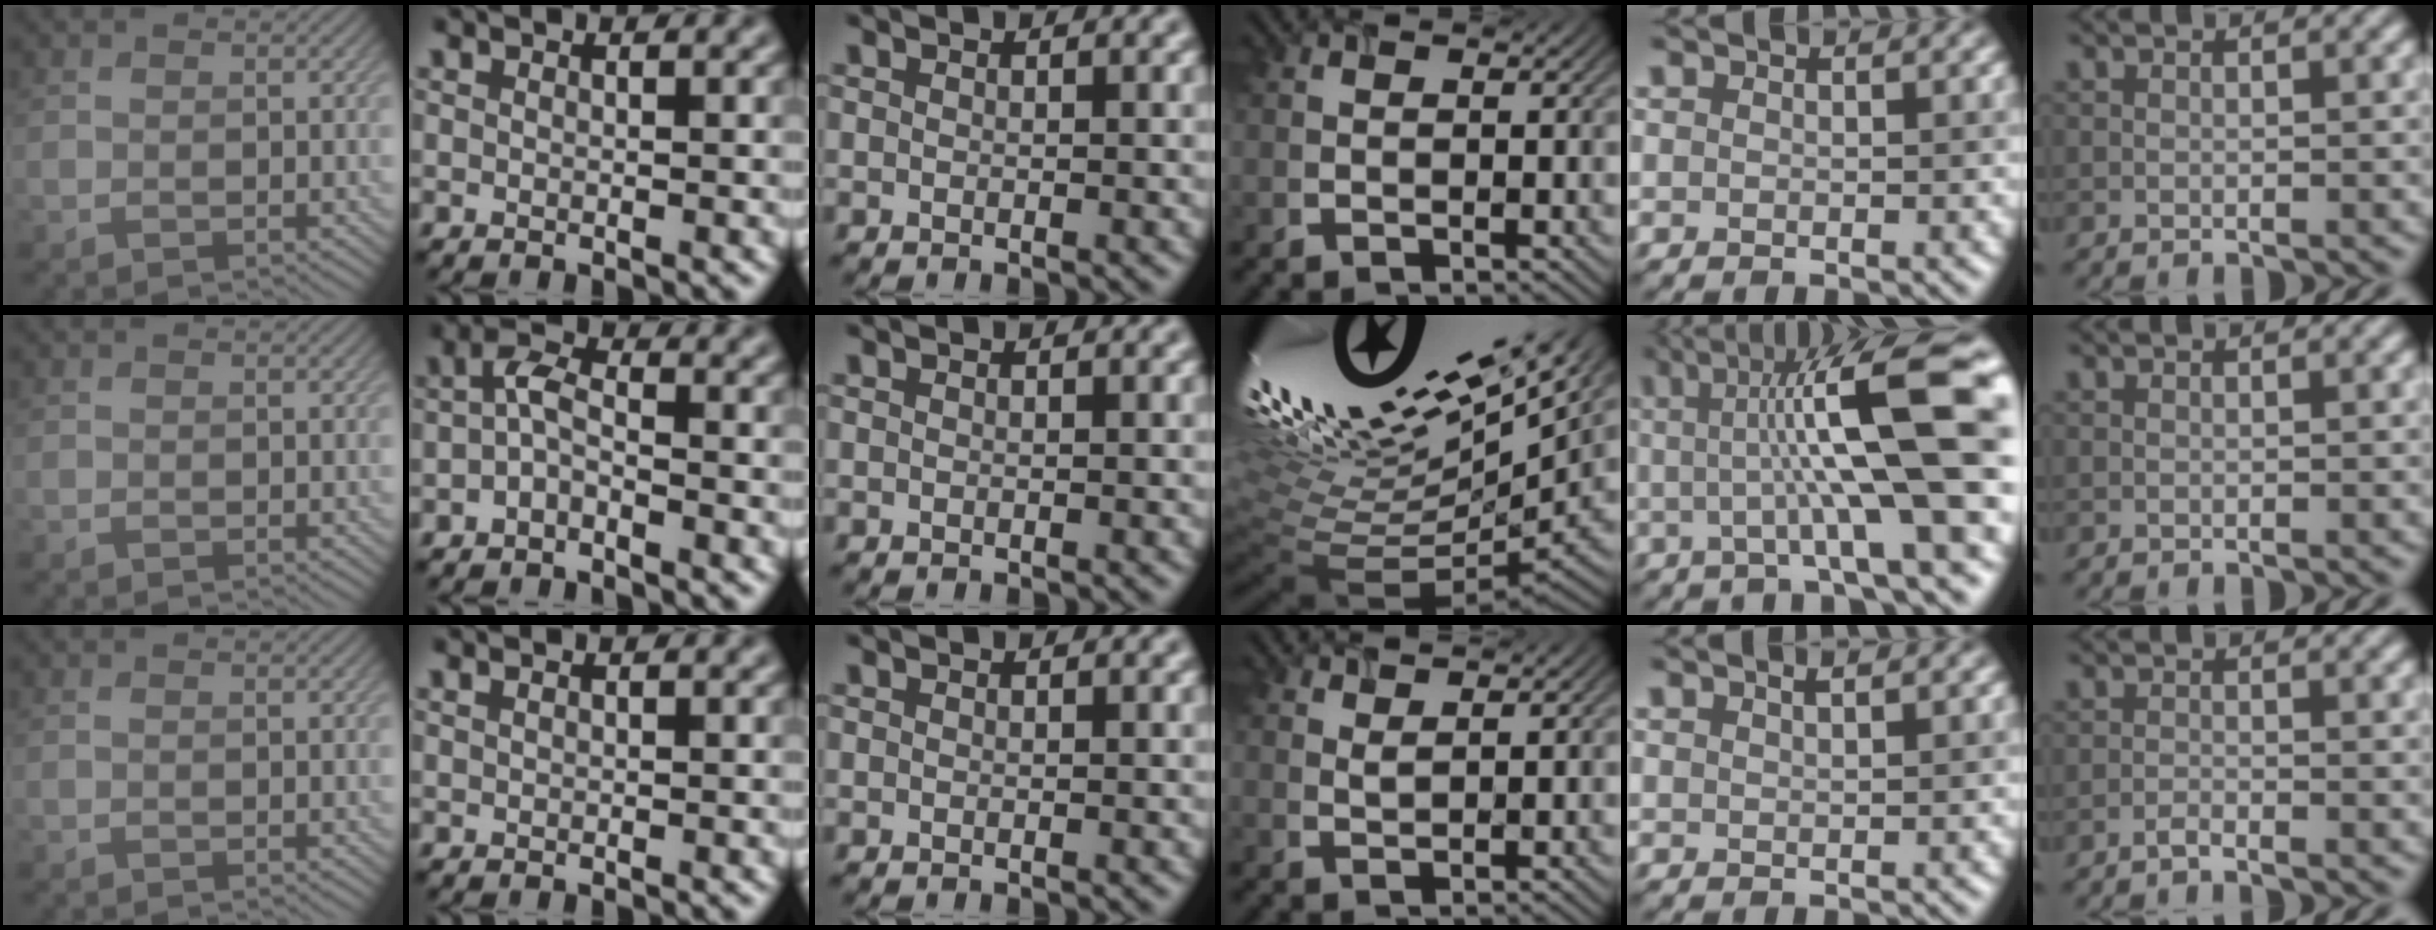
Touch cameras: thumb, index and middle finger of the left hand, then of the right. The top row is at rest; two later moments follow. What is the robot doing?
{"motion": "screw", "object": "timer"}